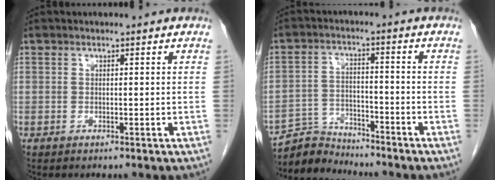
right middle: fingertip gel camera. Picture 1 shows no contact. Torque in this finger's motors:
{"motor_torque": [0.06, -0.02, -0.04, -0.04]}